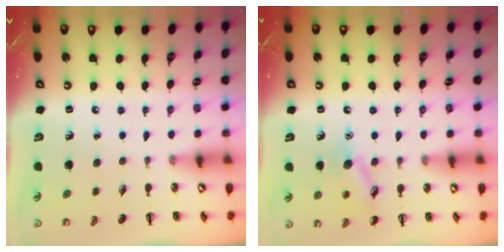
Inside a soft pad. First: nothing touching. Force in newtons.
{"total": 9.5, "press": 9.5, "slide": 0.9}